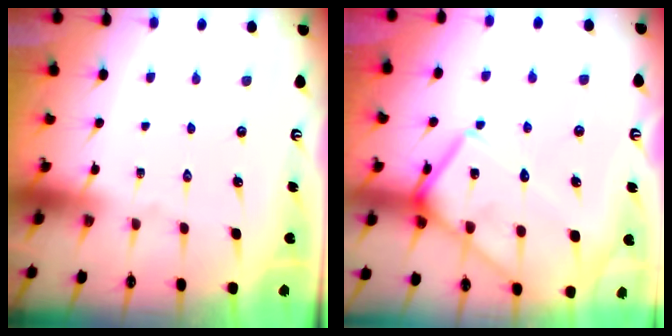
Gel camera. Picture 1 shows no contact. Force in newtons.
{"total": 17.9, "press": 17.9, "slide": 1.7}